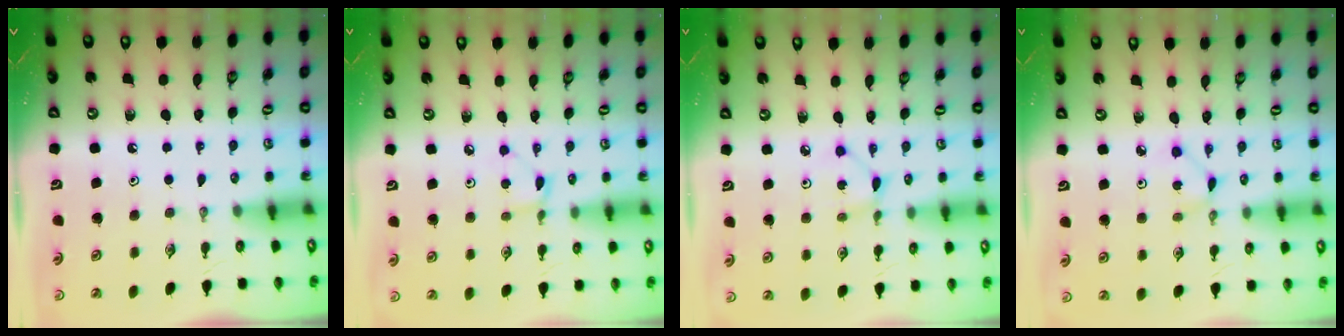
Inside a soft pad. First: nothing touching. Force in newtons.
{"total": 3.0, "press": 3.0, "slide": 0.4}
{"total": 2.8, "press": 2.7, "slide": 0.3}
{"total": 1.5, "press": 1.5, "slide": 0.2}